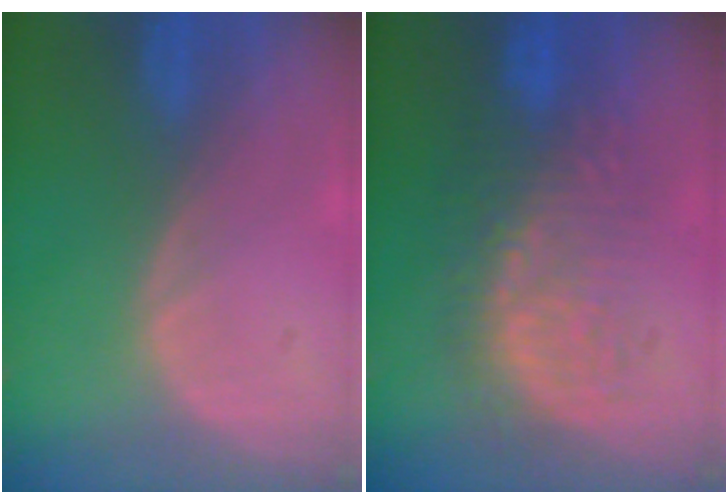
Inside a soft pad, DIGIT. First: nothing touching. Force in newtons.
{"total": 8.7, "press": 8.6, "slide": 1.4}